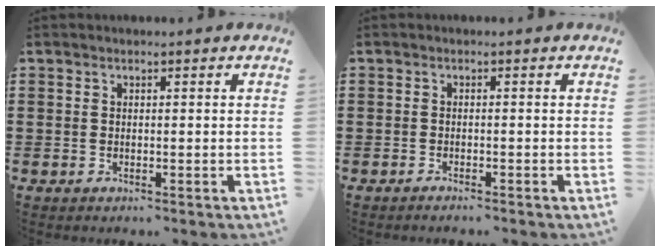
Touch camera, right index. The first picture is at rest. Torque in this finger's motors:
{"motor_torque": [-0.01, 0.06, 0.07, -0.02]}